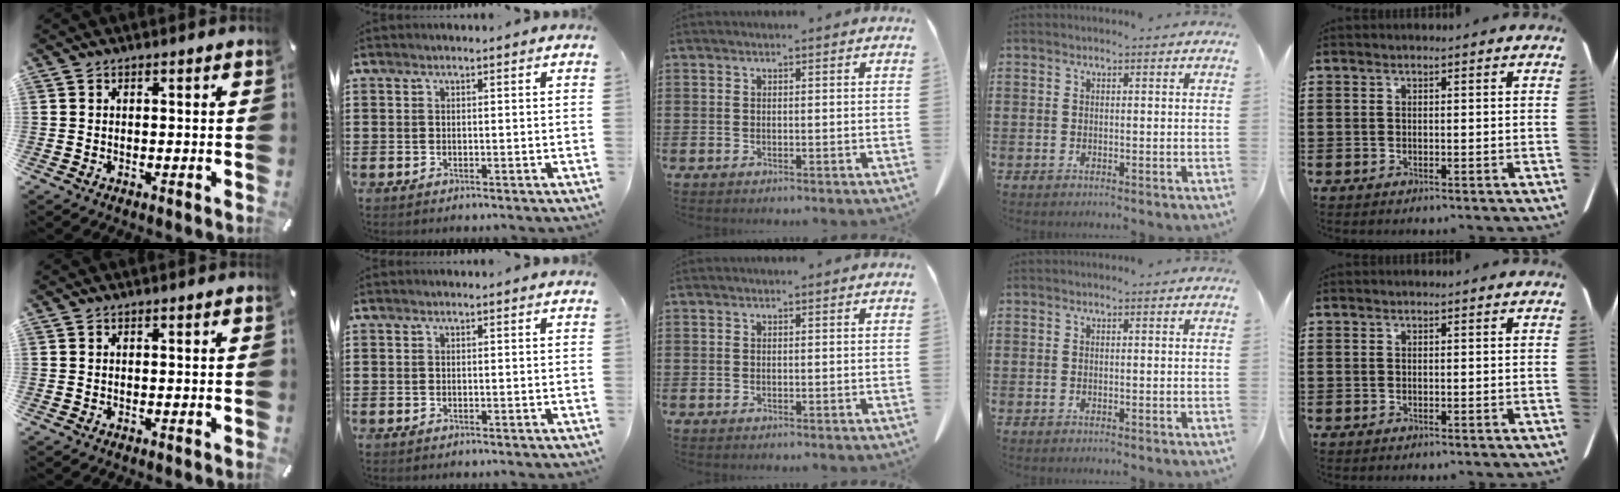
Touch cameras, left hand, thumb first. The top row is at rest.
{}